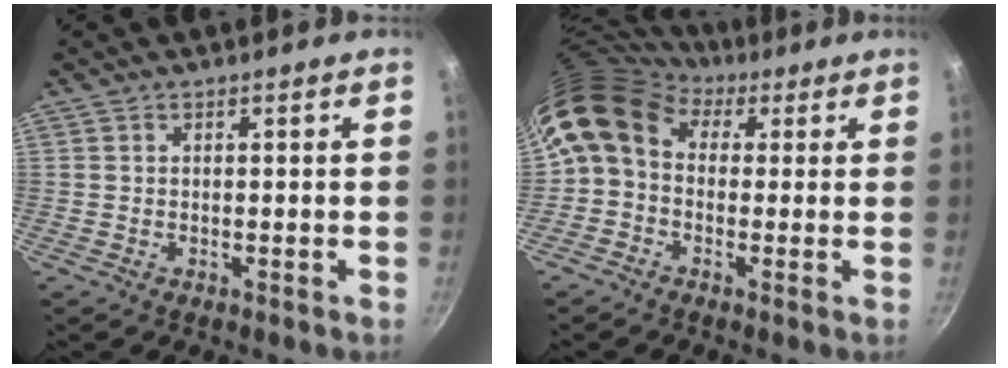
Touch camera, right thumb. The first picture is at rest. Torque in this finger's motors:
{"motor_torque": [1.66, 1.72, 0.95, -0.86, 0.19]}